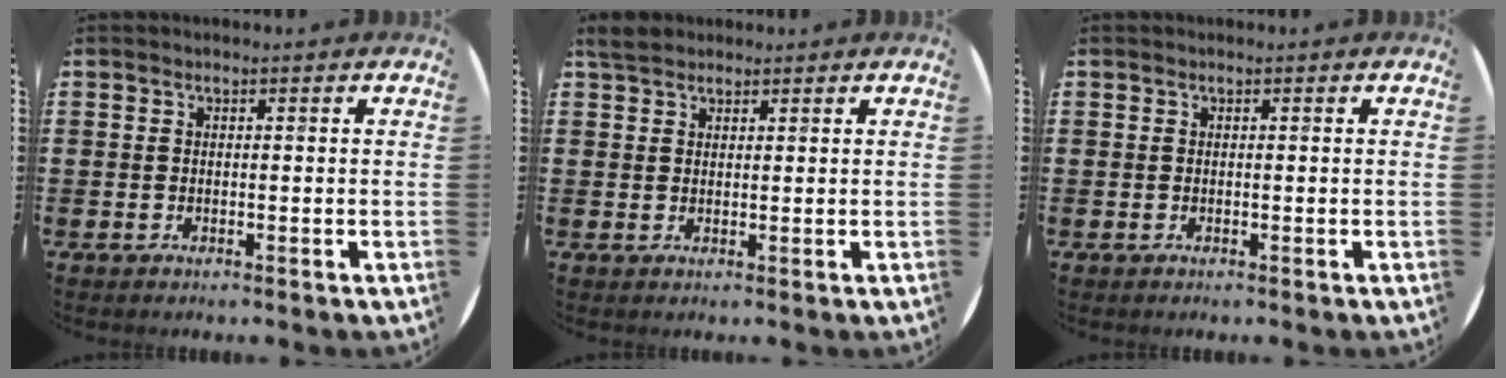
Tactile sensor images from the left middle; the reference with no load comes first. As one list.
[{"total": 2.5, "force": [2.1, 1.0, 0.7], "torque": [-0.011, 0.005, 0.040]}, {"total": 0.0}]